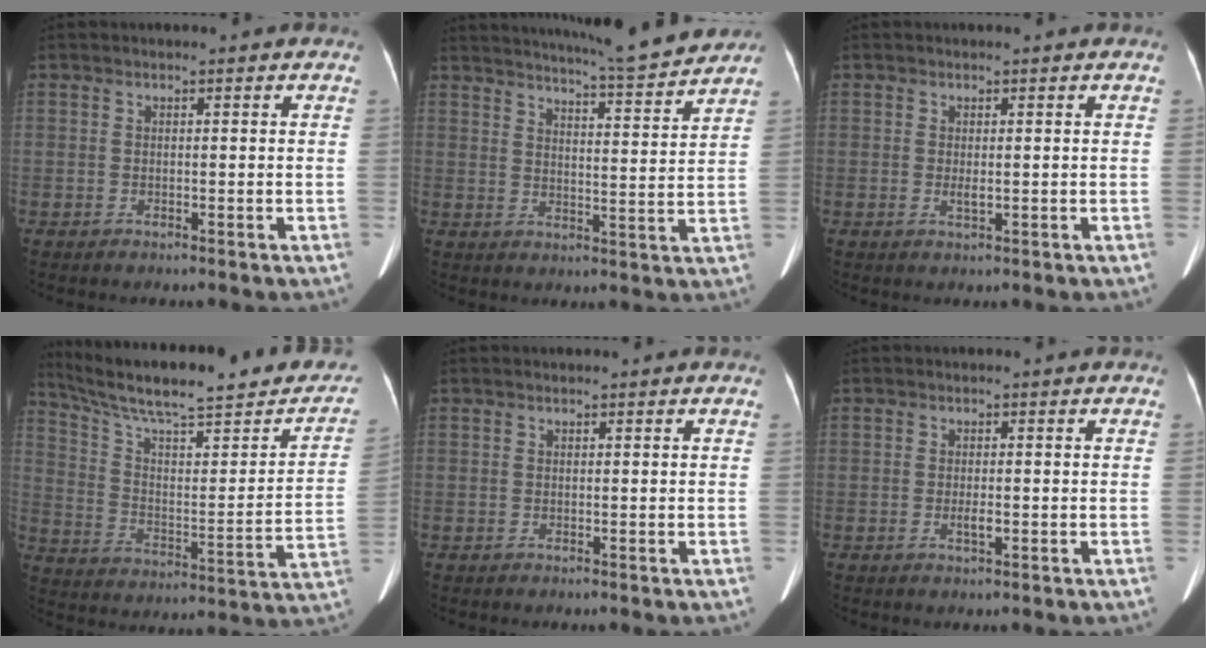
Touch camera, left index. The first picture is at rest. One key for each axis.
{"total": 14.0, "fx": 13.0, "fy": -0.1, "fz": 5.1, "tx": -0.085, "ty": -0.013, "tz": 0.176}
{"total": 1.3, "fx": 0.3, "fy": 0.3, "fz": 1.2, "tx": -0.024, "ty": -0.001, "tz": 0.007}
{"total": 26.1, "fx": 21.5, "fy": 4.4, "fz": 14.2, "tx": -0.221, "ty": -0.004, "tz": 0.305}
{"total": 0.7, "fx": 0.6, "fy": 0.0, "fz": 0.3, "tx": -0.004, "ty": 0.010, "tz": 0.012}
{"total": 1.3, "fx": -0.3, "fy": 0.3, "fz": 1.2, "tx": -0.025, "ty": -0.002, "tz": -0.004}